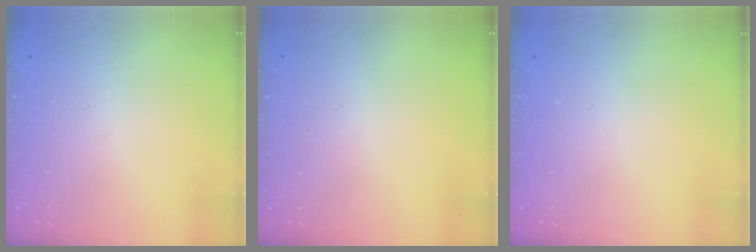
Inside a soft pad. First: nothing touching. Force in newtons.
{"total": 0.0}
{"total": 0.0}